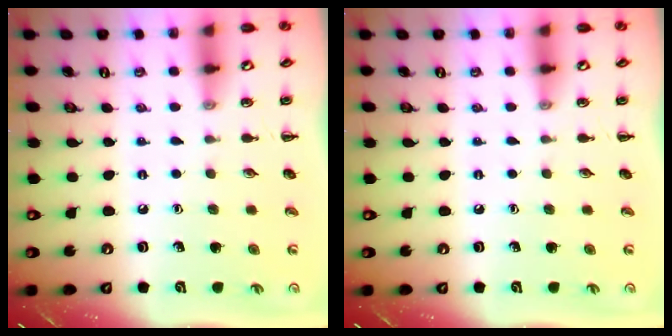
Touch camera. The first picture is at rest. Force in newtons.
{"total": 0.0}